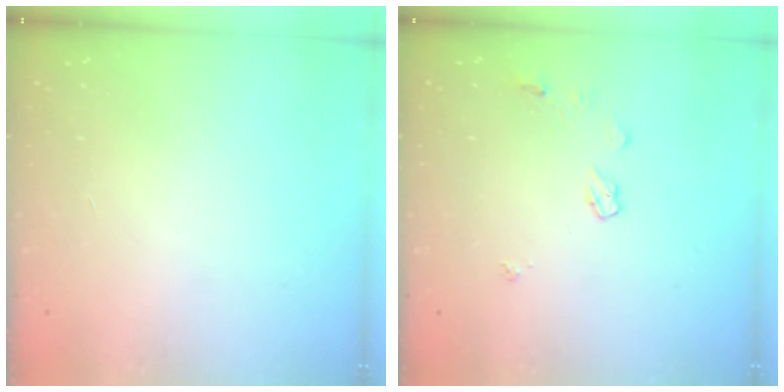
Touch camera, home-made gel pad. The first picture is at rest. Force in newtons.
{"total": 5.0, "press": 5.0, "slide": 0.4}